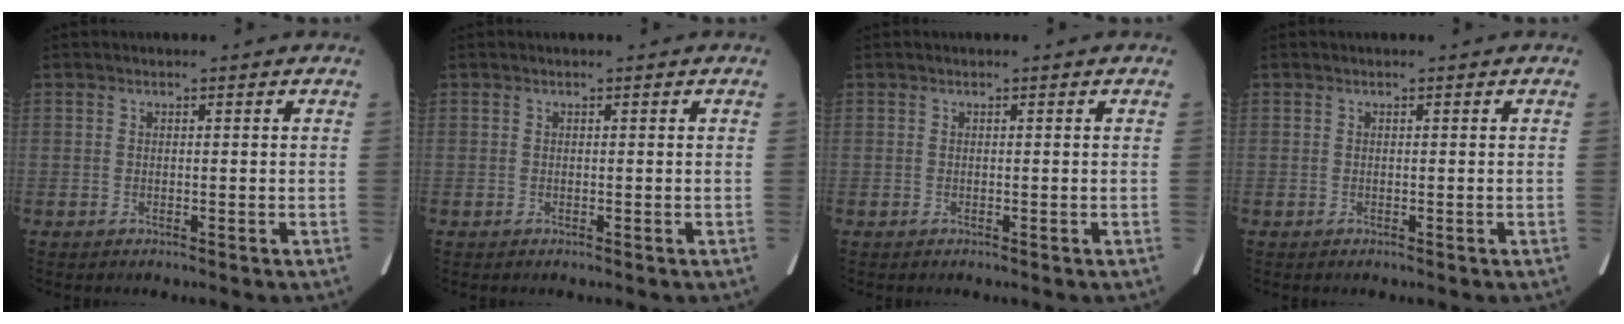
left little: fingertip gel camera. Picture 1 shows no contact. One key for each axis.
{"total": 0.0}
{"total": 0.0}
{"total": 0.0}